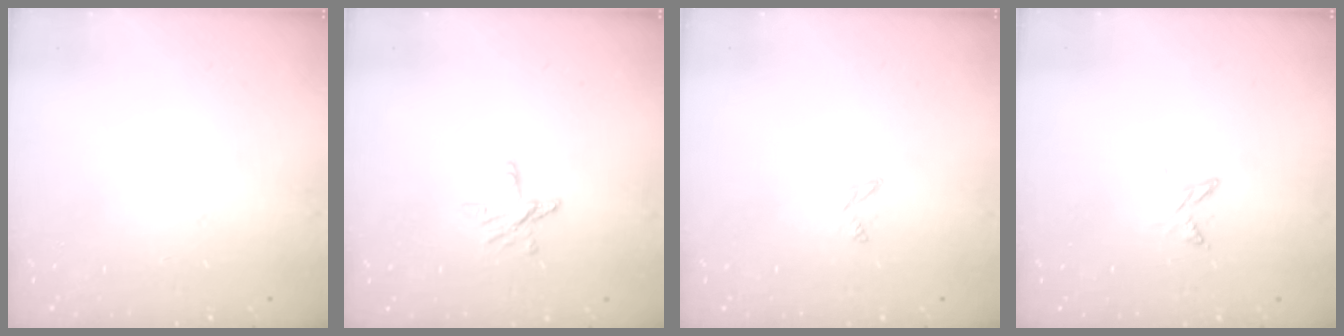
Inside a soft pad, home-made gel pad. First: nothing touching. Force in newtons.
{"total": 5.4, "press": 5.4, "slide": 0.5}
{"total": 1.8, "press": 1.7, "slide": 0.3}
{"total": 2.9, "press": 2.8, "slide": 0.5}